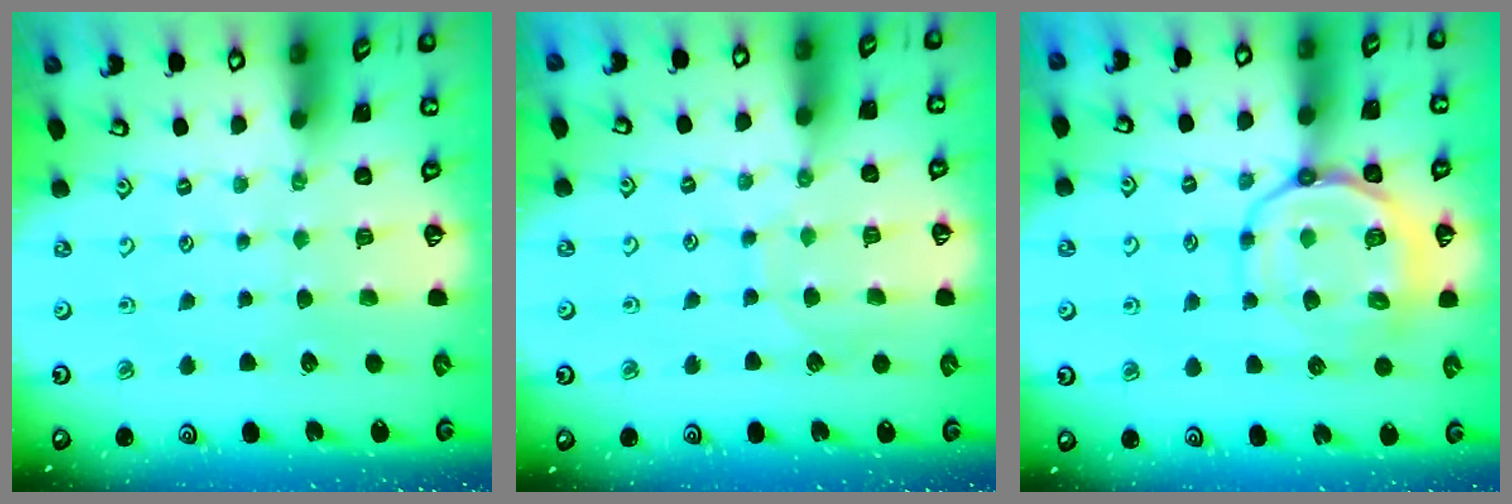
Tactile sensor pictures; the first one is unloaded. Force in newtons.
{"total": 7.5, "press": 7.5, "slide": 0.5}
{"total": 13.7, "press": 13.5, "slide": 1.7}